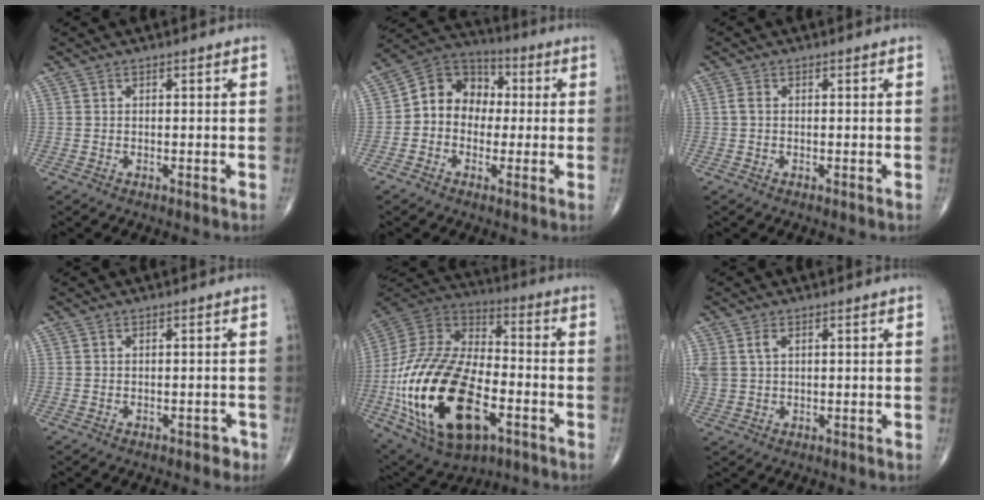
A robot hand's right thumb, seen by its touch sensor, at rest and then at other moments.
{"total": 11.0, "force": [0.2, 9.2, 6.0], "torque": [-0.066, 0.038, -0.013]}
{"total": 1.2, "force": [0.0, 0.8, 1.0], "torque": [-0.020, 0.001, -0.003]}
{"total": 1.4, "force": [-0.9, 0.9, 0.6], "torque": [-0.002, 0.007, -0.010]}
{"total": 30.3, "force": [-9.1, 16.4, 23.8], "torque": [-0.493, 0.018, -0.149]}
{"total": 4.8, "force": [1.5, 3.2, 3.3], "torque": [-0.085, 0.009, 0.039]}